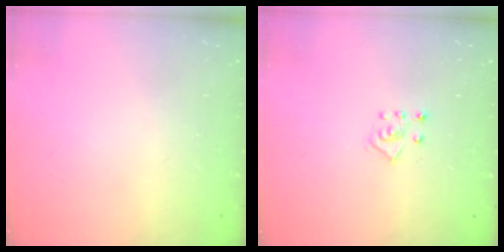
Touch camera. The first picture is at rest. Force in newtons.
{"total": 5.0, "press": 4.9, "slide": 0.4}